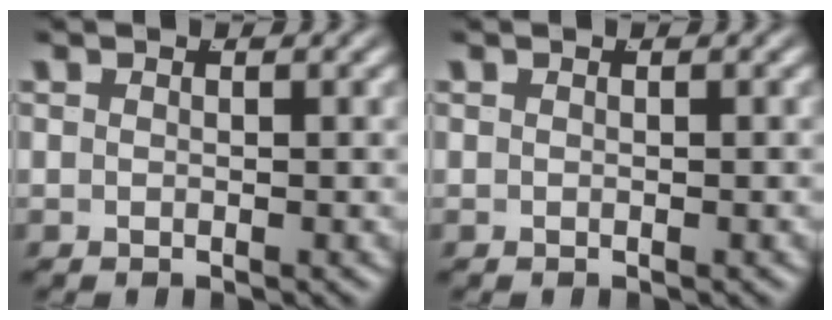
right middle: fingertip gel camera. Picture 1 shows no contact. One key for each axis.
{"total": 0.0}